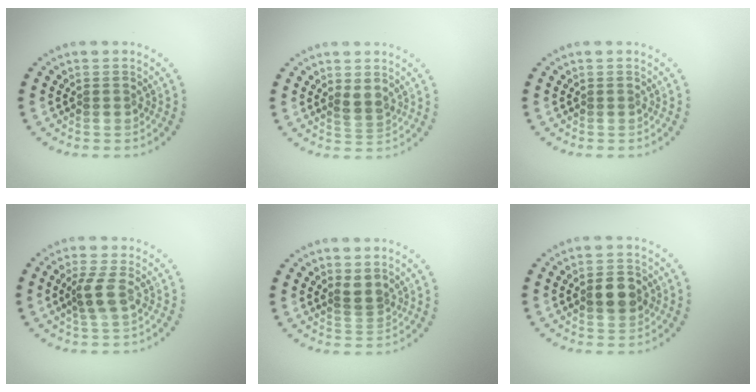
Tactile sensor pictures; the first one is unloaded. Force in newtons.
{"total": 1.6, "press": 1.3, "slide": 1.0}
{"total": 0.0}
{"total": 1.8, "press": 1.6, "slide": 0.9}
{"total": 1.5, "press": 1.1, "slide": 1.0}
{"total": 3.1, "press": 3.1, "slide": 0.2}